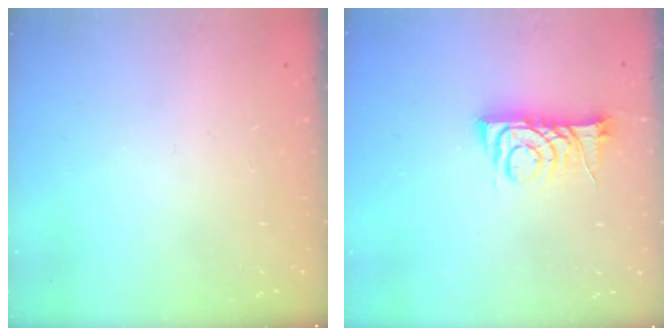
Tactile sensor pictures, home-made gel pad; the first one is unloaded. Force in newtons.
{"total": 8.6, "press": 8.5, "slide": 0.6}